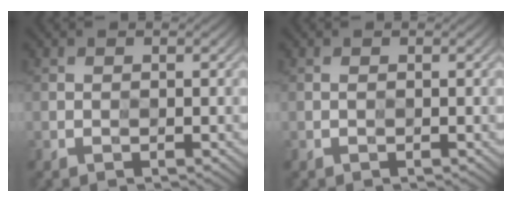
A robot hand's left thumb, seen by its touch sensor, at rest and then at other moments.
{"total": 0.0}